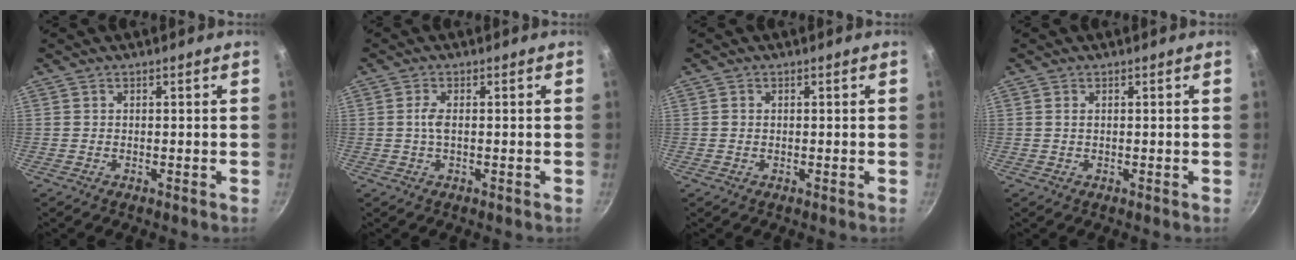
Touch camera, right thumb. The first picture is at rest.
{"total": 2.4, "force": [0.1, 0.8, 2.2], "torque": [-0.054, 0.003, -0.001]}
{"total": 0.9, "force": [0.2, 0.7, 0.5], "torque": [-0.008, 0.003, 0.002]}
{"total": 0.9, "force": [0.3, 0.4, 0.7], "torque": [-0.014, 0.001, 0.004]}